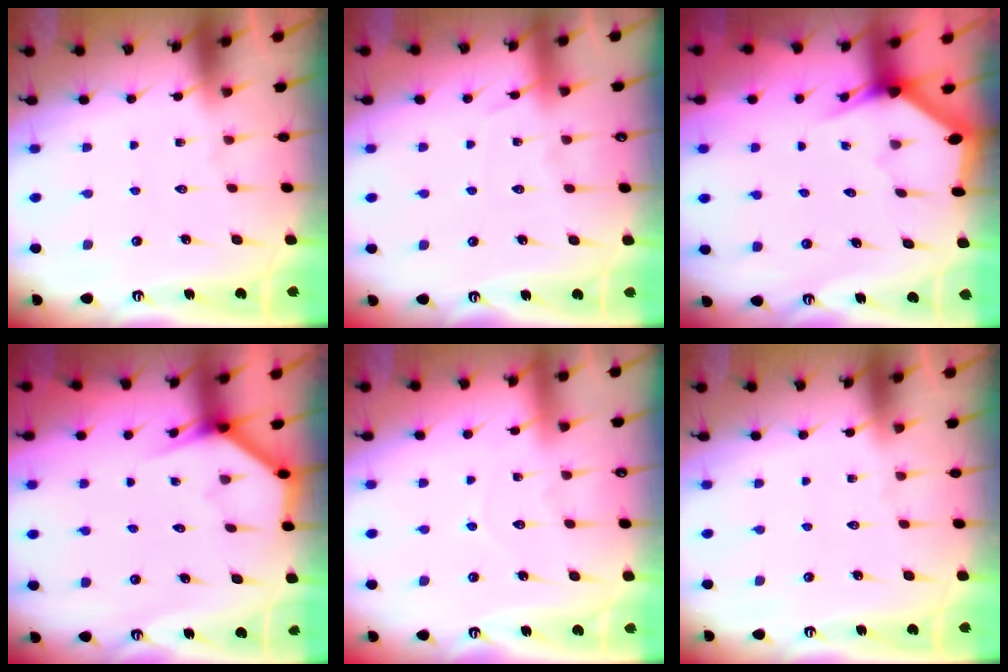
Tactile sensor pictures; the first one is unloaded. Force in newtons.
{"total": 5.5, "press": 5.5, "slide": 0.6}
{"total": 3.0, "press": 3.0, "slide": 0.1}
{"total": 3.8, "press": 3.8, "slide": 0.3}
{"total": 3.4, "press": 3.4, "slide": 0.4}
{"total": 0.0}